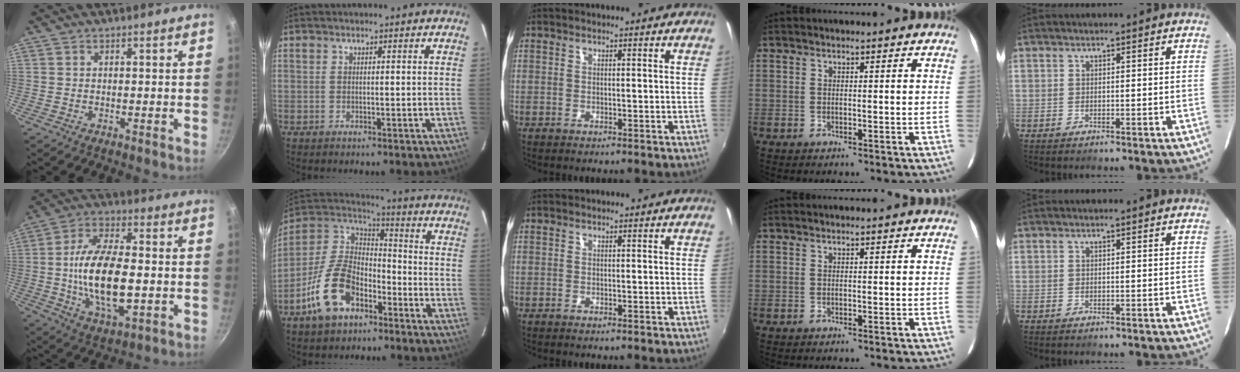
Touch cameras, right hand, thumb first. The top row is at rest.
{"thumb": {"total": 18.1, "force": [-1.6, 8.6, 15.8], "torque": [-0.280, 0.013, -0.031]}, "index": {"total": 15.9, "force": [-8.4, 9.8, 9.3], "torque": [-0.207, 0.022, -0.144]}}